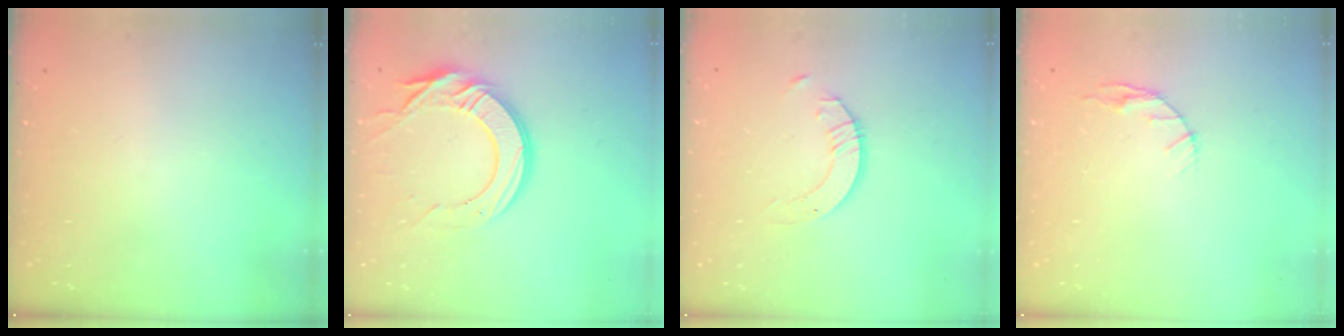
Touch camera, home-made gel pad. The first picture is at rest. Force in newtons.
{"total": 15.8, "press": 15.7, "slide": 1.7}
{"total": 2.3, "press": 2.3, "slide": 0.2}
{"total": 5.0, "press": 4.9, "slide": 0.6}